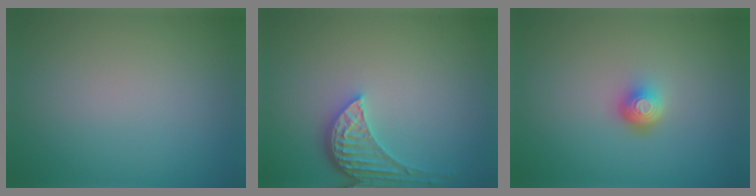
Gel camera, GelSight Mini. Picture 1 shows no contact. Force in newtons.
{"total": 4.0, "press": 3.4, "slide": 2.1}
{"total": 2.2, "press": 1.4, "slide": 1.7}